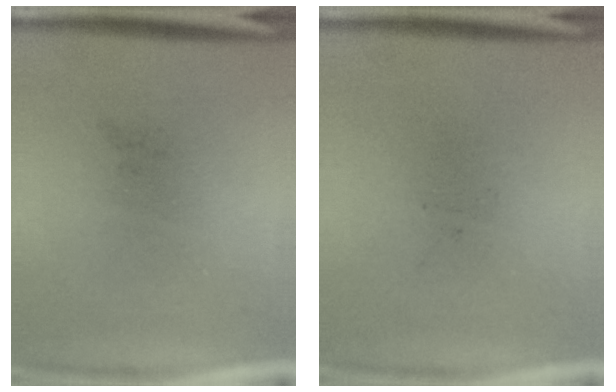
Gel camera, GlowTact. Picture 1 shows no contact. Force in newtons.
{"total": 0.0}